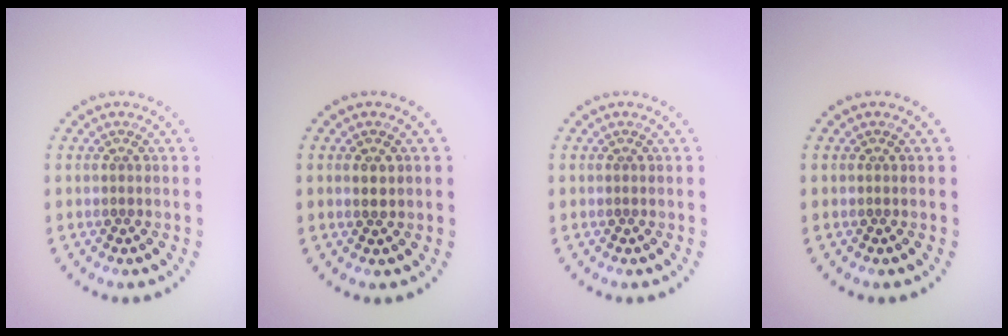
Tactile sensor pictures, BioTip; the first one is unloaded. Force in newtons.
{"total": 1.1, "press": 1.0, "slide": 0.3}
{"total": 0.0}
{"total": 0.0}